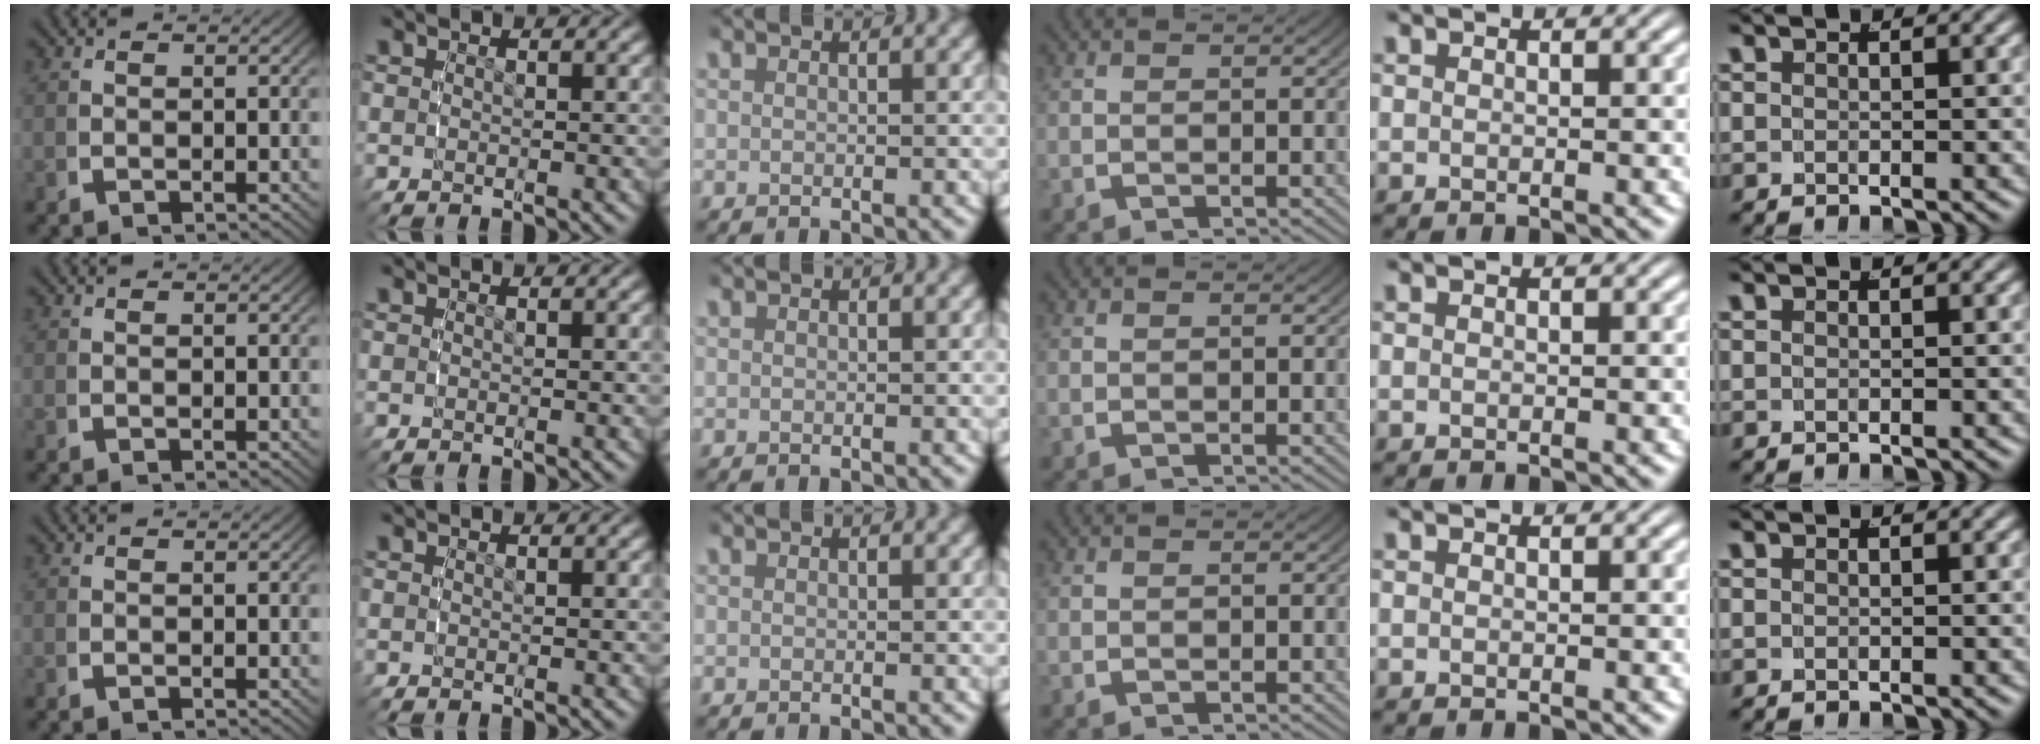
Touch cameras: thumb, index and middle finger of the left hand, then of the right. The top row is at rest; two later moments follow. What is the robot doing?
{"motion": "reach", "object": "jacket"}